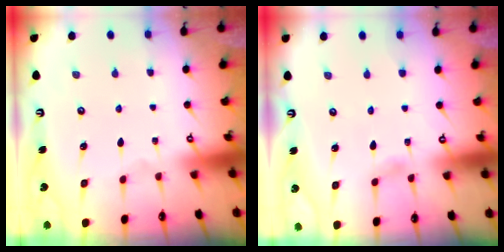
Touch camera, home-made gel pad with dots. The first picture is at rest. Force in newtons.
{"total": 2.6, "press": 2.6, "slide": 0.4}